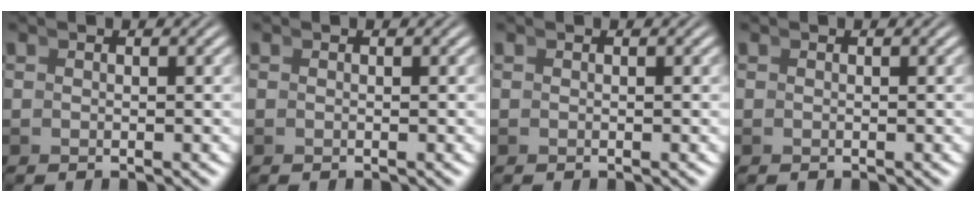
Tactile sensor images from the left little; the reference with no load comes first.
{"total": 0.0}
{"total": 0.0}
{"total": 0.0}